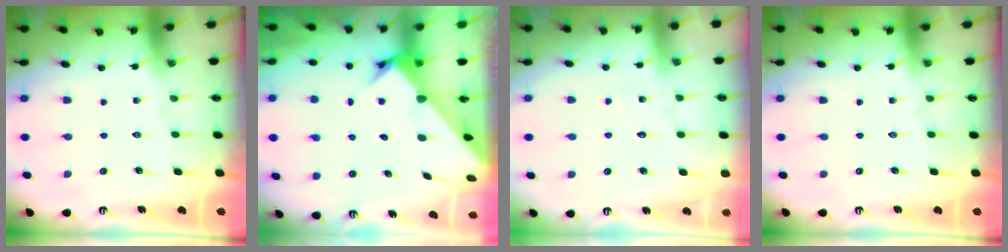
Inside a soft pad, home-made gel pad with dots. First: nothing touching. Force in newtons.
{"total": 2.6, "press": 2.6, "slide": 0.2}
{"total": 3.2, "press": 3.2, "slide": 0.4}
{"total": 0.0}